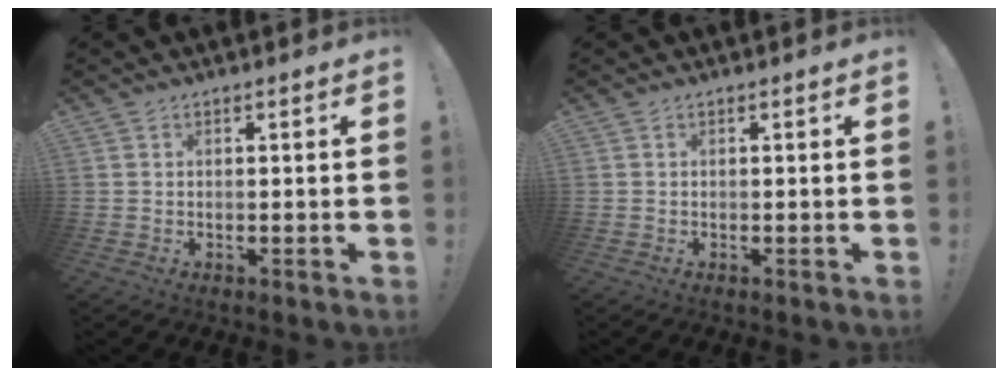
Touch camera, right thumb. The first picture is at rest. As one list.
[{"total": 0.0}]